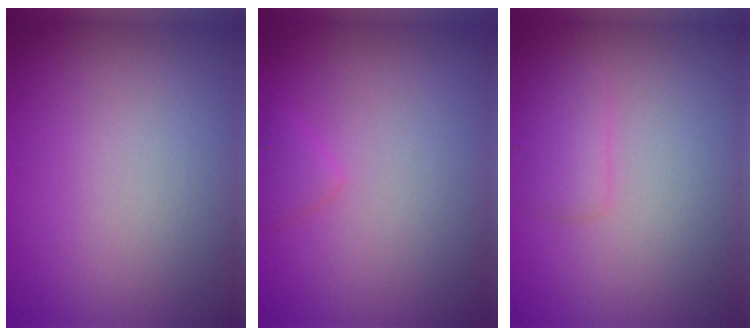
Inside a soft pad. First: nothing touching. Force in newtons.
{"total": 1.2, "press": 1.2, "slide": 0.1}
{"total": 1.7, "press": 1.7, "slide": 0.1}